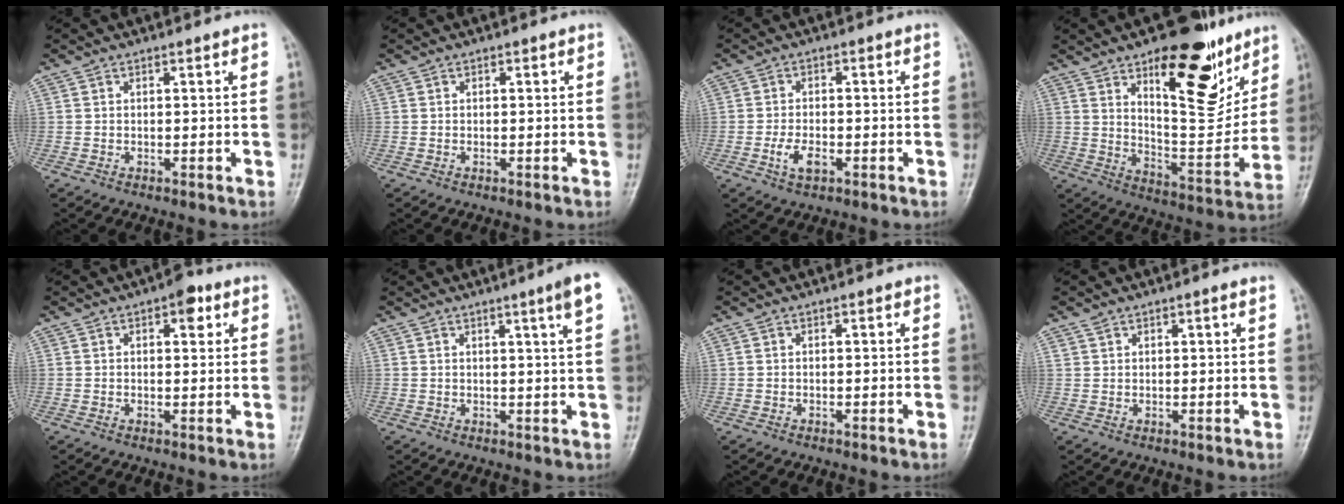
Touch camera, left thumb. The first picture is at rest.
{"total": 0.0}
{"total": 4.3, "force": [-1.7, 2.4, 3.2], "torque": [-0.059, 0.007, -0.031]}
{"total": 21.4, "force": [11.7, 8.8, 15.7], "torque": [-0.171, -0.076, 0.184]}
{"total": 4.1, "force": [1.9, 2.1, 3.0], "torque": [-0.022, -0.001, 0.018]}
{"total": 4.8, "force": [2.4, -0.6, 4.1], "torque": [-0.059, -0.014, 0.034]}
{"total": 0.0}
{"total": 1.2, "force": [0.9, 0.6, 0.6], "torque": [-0.004, 0.002, 0.017]}